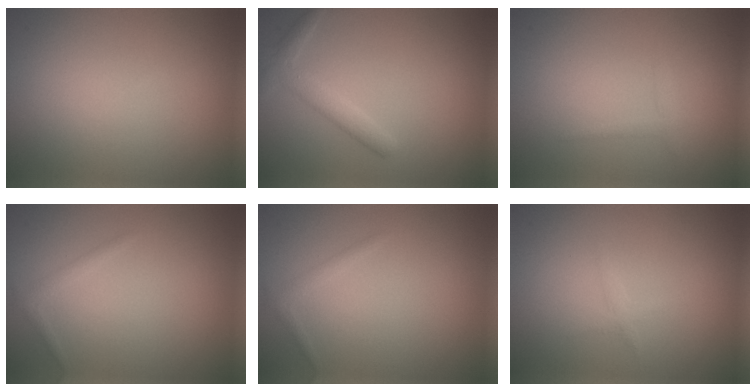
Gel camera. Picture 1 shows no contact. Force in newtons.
{"total": 2.2, "press": 2.2, "slide": 0.1}
{"total": 0.9, "press": 0.9, "slide": 0.1}
{"total": 0.9, "press": 0.9, "slide": 0.1}
{"total": 0.9, "press": 0.9, "slide": 0.1}
{"total": 0.7, "press": 0.7, "slide": 0.0}